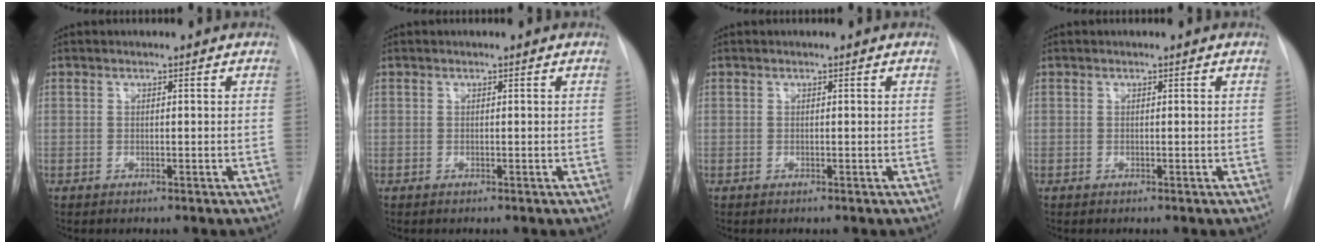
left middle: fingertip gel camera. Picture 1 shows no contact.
{"total": 0.0}
{"total": 0.0}
{"total": 0.0}